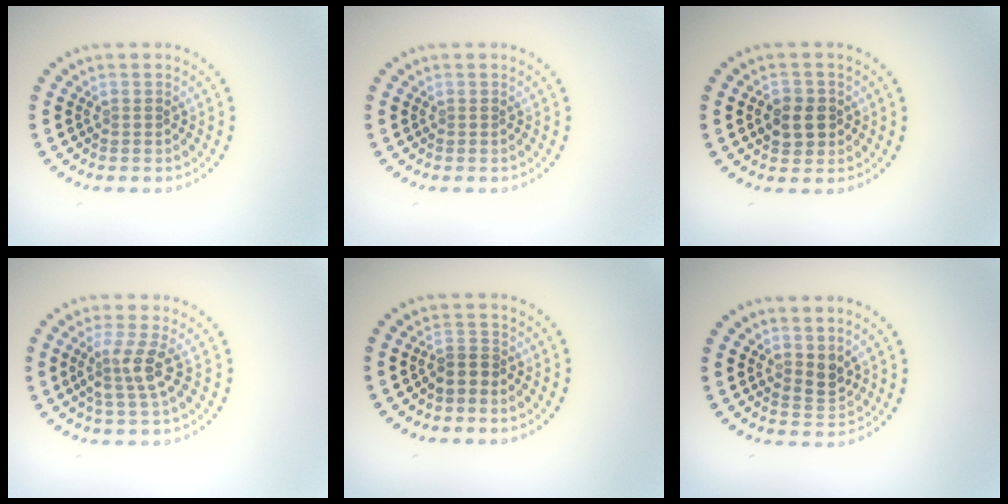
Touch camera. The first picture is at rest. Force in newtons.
{"total": 0.0}
{"total": 2.7, "press": 2.6, "slide": 0.4}
{"total": 2.8, "press": 2.2, "slide": 1.8}
{"total": 1.3, "press": 1.0, "slide": 0.9}
{"total": 1.8, "press": 1.6, "slide": 0.9}